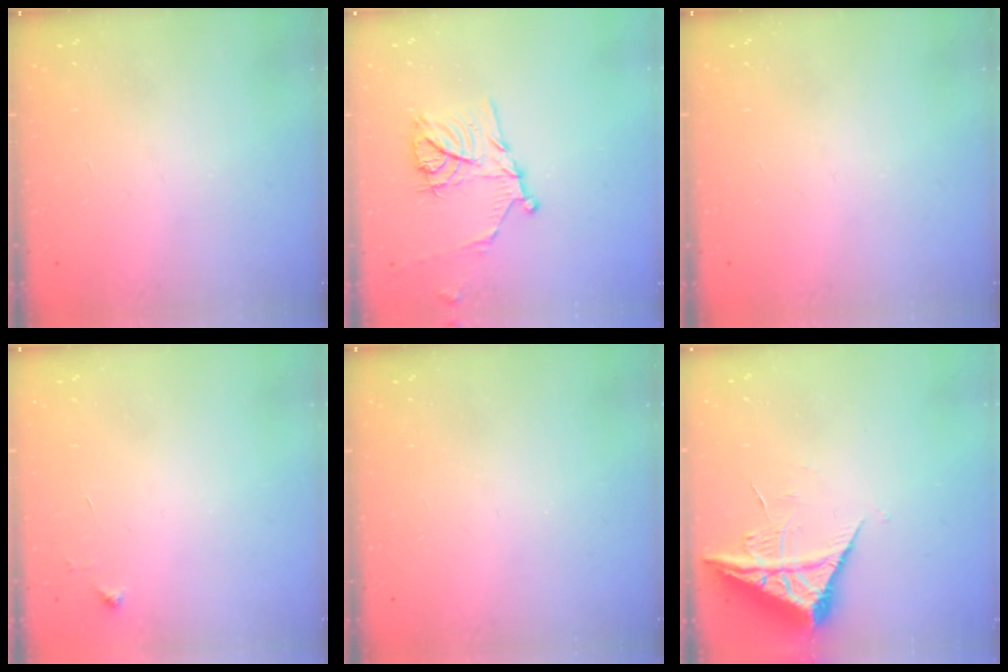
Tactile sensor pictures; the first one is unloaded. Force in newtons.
{"total": 13.8, "press": 13.7, "slide": 0.8}
{"total": 0.0}
{"total": 3.9, "press": 3.8, "slide": 0.6}
{"total": 0.0}
{"total": 7.6, "press": 7.6, "slide": 0.5}